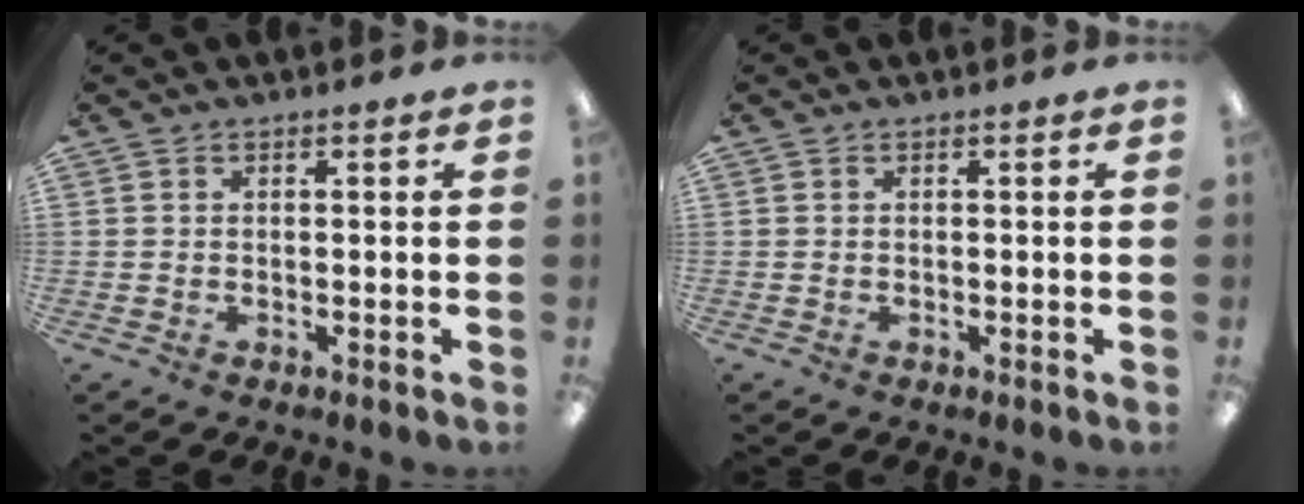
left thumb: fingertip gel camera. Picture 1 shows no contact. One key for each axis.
{"total": 0.0}